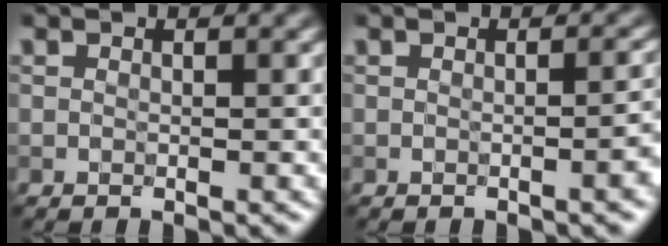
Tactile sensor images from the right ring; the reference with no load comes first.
{"total": 2.8, "force": [-0.5, 0.9, 2.6], "torque": [-0.013, 0.008, -0.006]}